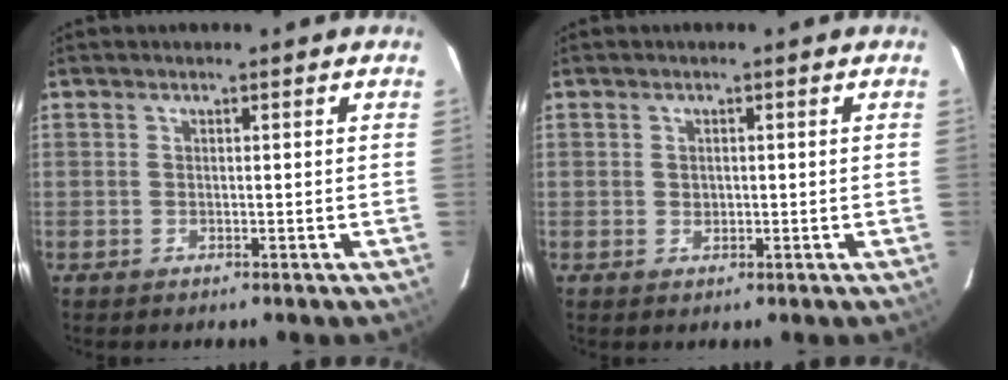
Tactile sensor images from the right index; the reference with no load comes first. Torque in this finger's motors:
{"motor_torque": [-0.11, 0.01, -0.02, 0.00]}